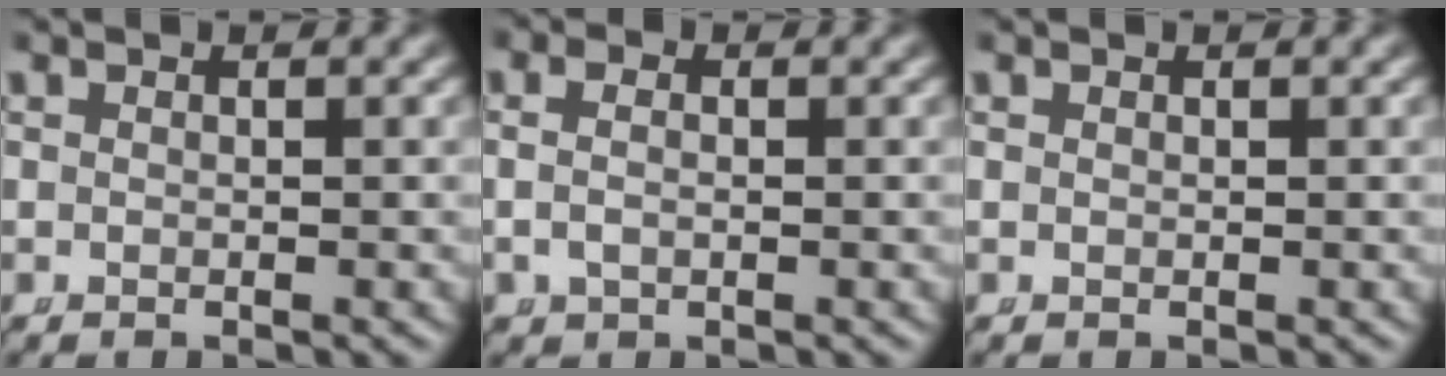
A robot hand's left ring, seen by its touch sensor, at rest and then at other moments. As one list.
[{"total": 2.0, "force": [-0.1, 1.4, 1.4], "torque": [-0.040, -0.006, 0.004]}, {"total": 0.0}]